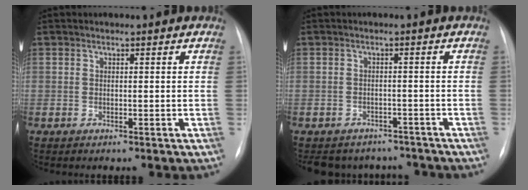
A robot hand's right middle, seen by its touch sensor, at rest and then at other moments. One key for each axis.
{"total": 8.5, "fx": -7.5, "fy": 3.9, "fz": 0.5, "tx": -0.003, "ty": 0.015, "tz": -0.087}